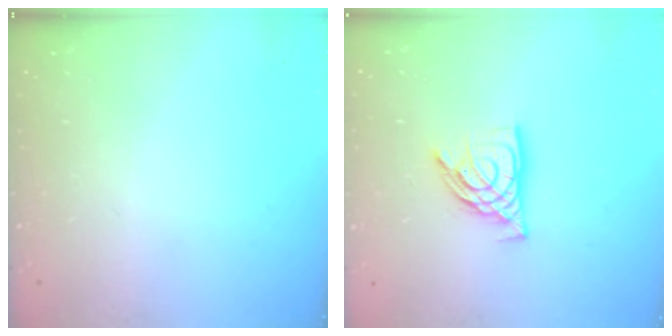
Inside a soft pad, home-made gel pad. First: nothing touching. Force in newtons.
{"total": 10.7, "press": 10.6, "slide": 1.2}